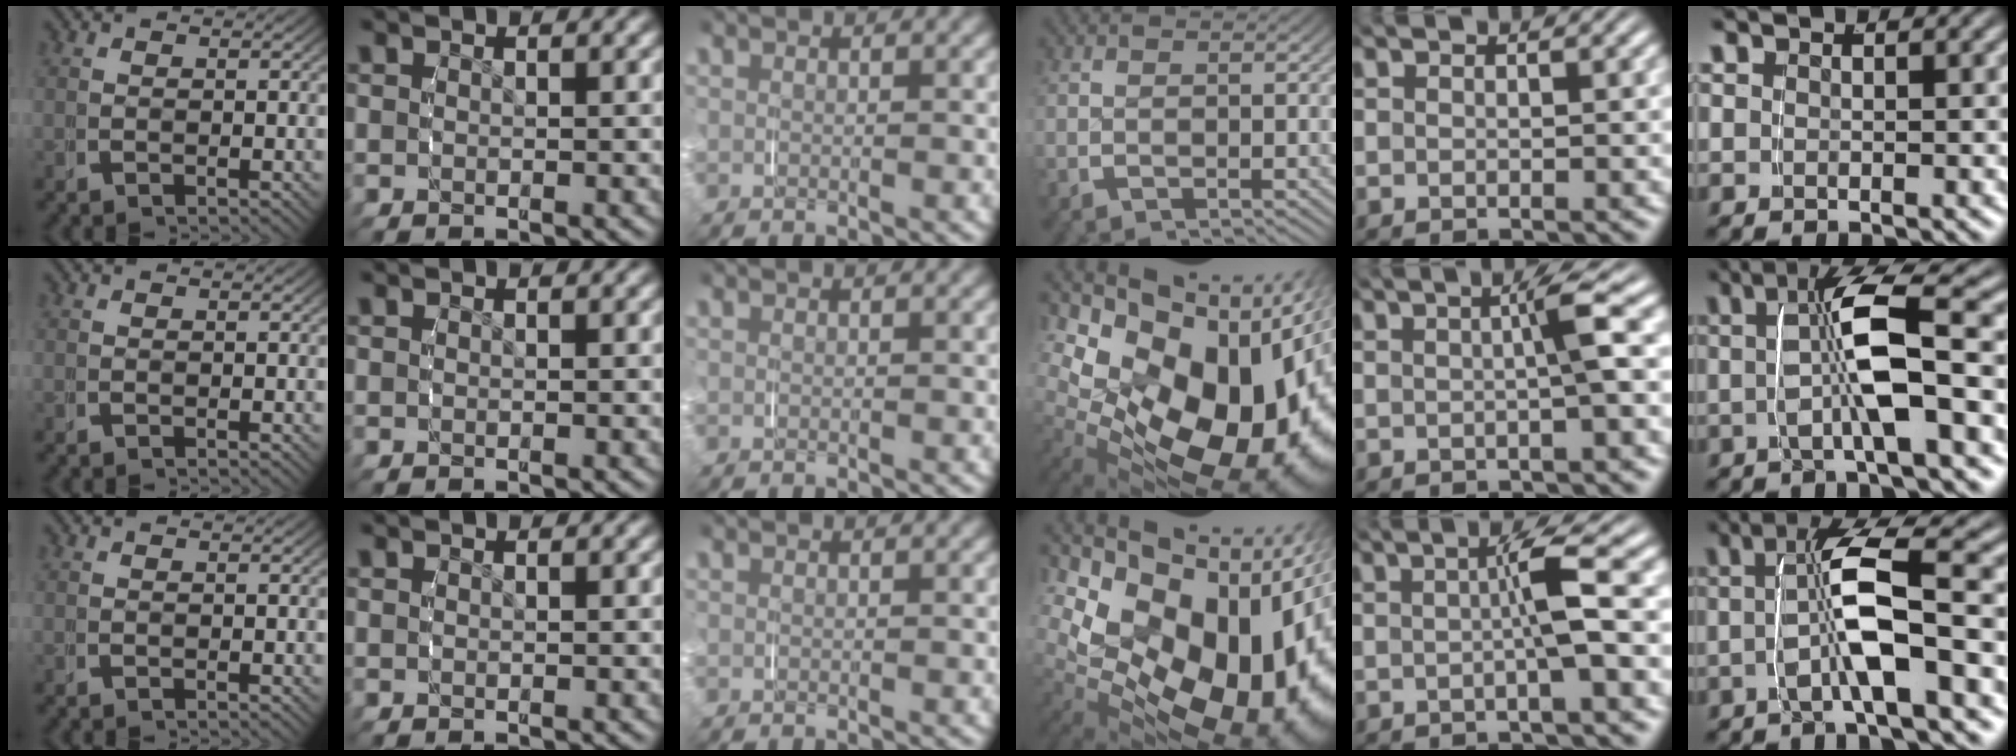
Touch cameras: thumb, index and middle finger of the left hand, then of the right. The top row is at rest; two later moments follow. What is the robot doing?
{"motion": "grasp_and_lifting", "object": "phone"}